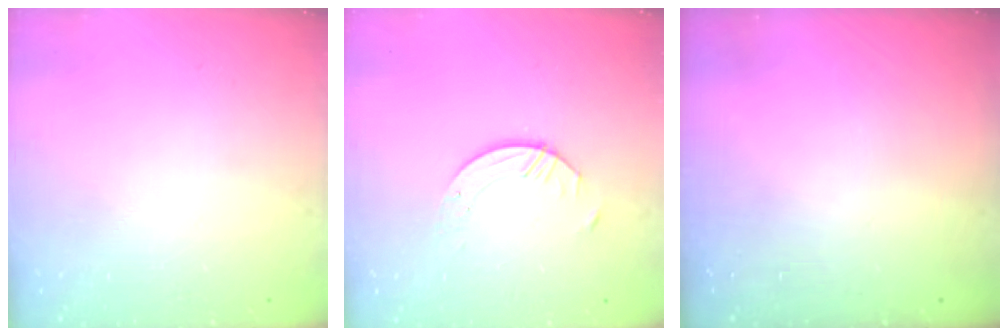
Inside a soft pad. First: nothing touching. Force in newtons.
{"total": 5.0, "press": 5.0, "slide": 0.5}
{"total": 0.0}